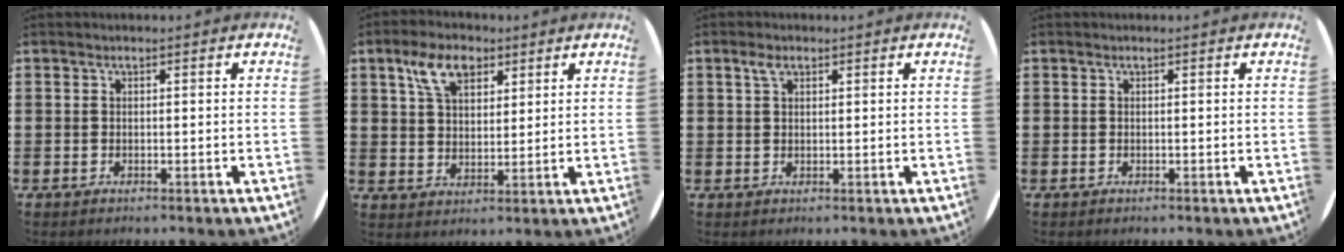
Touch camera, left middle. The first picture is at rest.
{"total": 6.8, "force": [4.0, 3.8, 3.9], "torque": [-0.073, 0.008, 0.071]}
{"total": 1.7, "force": [1.0, 0.9, 1.0], "torque": [-0.015, 0.003, 0.016]}
{"total": 0.0}